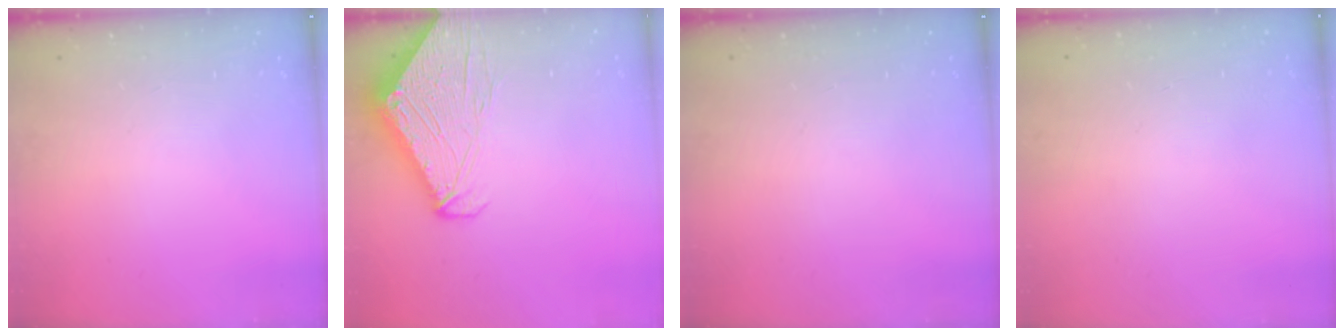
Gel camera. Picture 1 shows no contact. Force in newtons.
{"total": 9.6, "press": 9.6, "slide": 1.1}
{"total": 0.0}
{"total": 0.0}